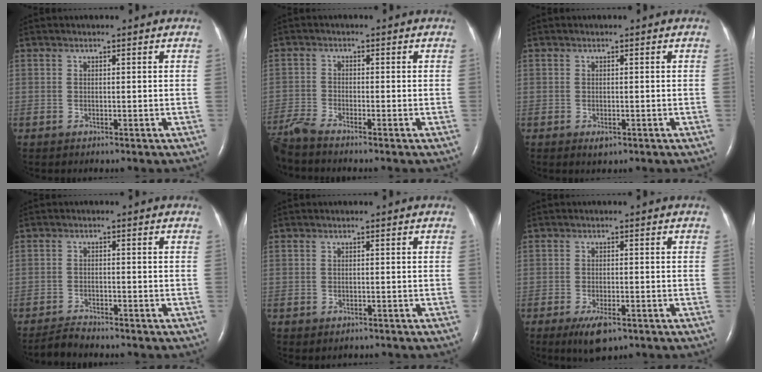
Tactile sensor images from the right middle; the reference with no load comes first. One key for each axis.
{"total": 4.7, "fx": -4.4, "fy": -0.8, "fz": 1.6, "tx": -0.038, "ty": -0.016, "tz": -0.087}
{"total": 1.1, "fx": -0.5, "fy": 0.5, "fz": 0.8, "tx": -0.013, "ty": -0.003, "tz": -0.002}
{"total": 2.5, "fx": -2.5, "fy": 0.1, "fz": 0.2, "tx": -0.012, "ty": -0.013, "tz": -0.045}
{"total": 1.0, "fx": -0.7, "fy": 0.6, "fz": 0.2, "tx": -0.008, "ty": -0.001, "tz": -0.007}
{"total": 4.7, "fx": -2.8, "fy": 1.6, "fz": 3.5, "tx": -0.067, "ty": -0.009, "tz": -0.041}